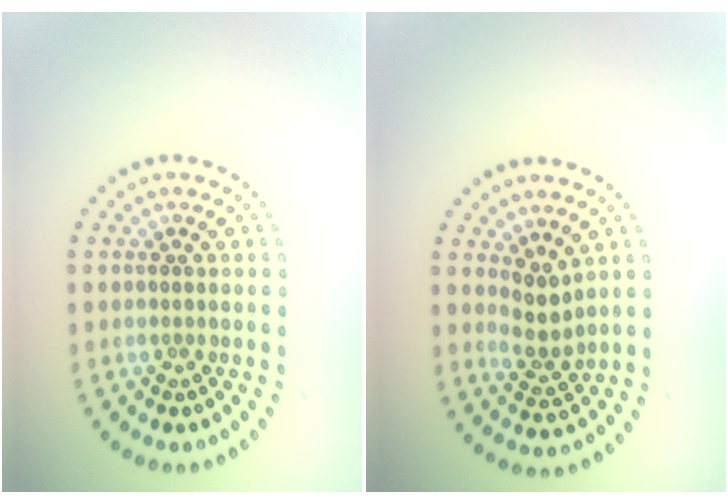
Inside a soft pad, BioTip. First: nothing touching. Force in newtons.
{"total": 2.5, "press": 1.9, "slide": 1.5}